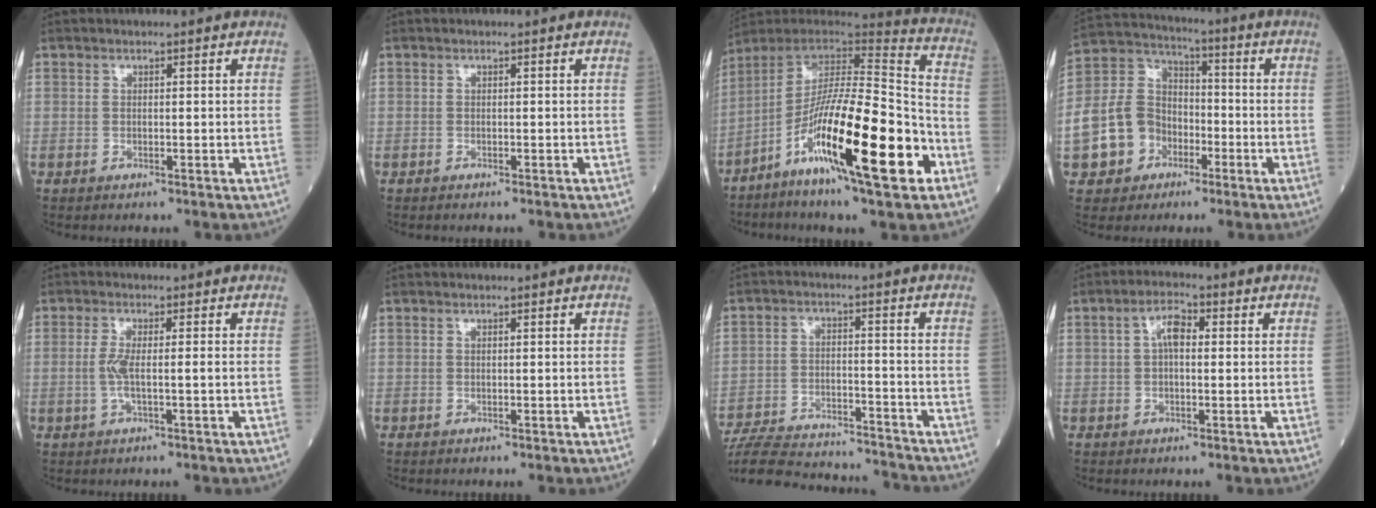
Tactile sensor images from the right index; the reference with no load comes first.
{"total": 0.6, "force": [-0.5, 0.1, 0.2], "torque": [-0.007, -0.001, -0.009]}
{"total": 23.0, "force": [-9.2, 2.0, 21.0], "torque": [-0.344, -0.028, -0.159]}
{"total": 11.3, "force": [-3.9, 9.3, 5.1], "torque": [-0.129, 0.028, -0.067]}
{"total": 3.3, "force": [-0.4, 0.3, 3.2], "torque": [-0.071, -0.002, -0.010]}
{"total": 0.0}
{"total": 20.2, "force": [-19.1, 3.0, 5.9], "torque": [-0.137, -0.011, -0.283]}
{"total": 3.9, "force": [0.6, 1.6, 3.5], "torque": [-0.065, 0.017, 0.009]}